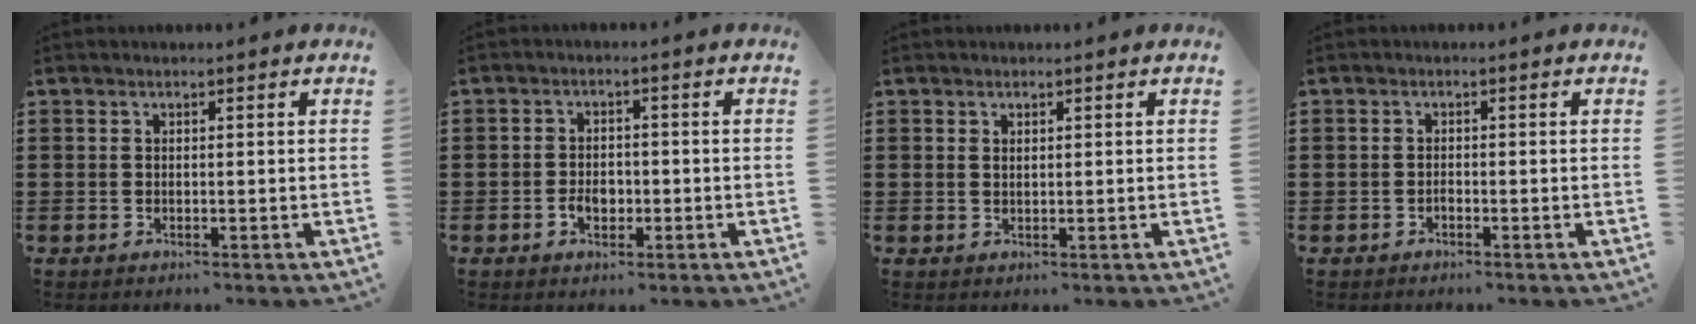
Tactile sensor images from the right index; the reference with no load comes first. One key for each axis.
{"total": 3.0, "fx": -1.0, "fy": 2.0, "fz": 2.1, "tx": -0.040, "ty": 0.003, "tz": -0.018}
{"total": 0.6, "fx": 0.4, "fy": 0.3, "fz": 0.4, "tx": -0.008, "ty": 0.002, "tz": 0.007}
{"total": 0.8, "fx": -0.6, "fy": 0.5, "fz": 0.3, "tx": -0.007, "ty": 0.000, "tz": -0.011}